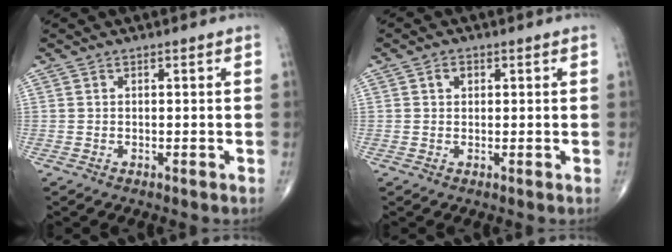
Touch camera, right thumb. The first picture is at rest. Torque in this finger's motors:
{"motor_torque": [-0.22, 0.19, -0.03, -0.04, 0.01]}